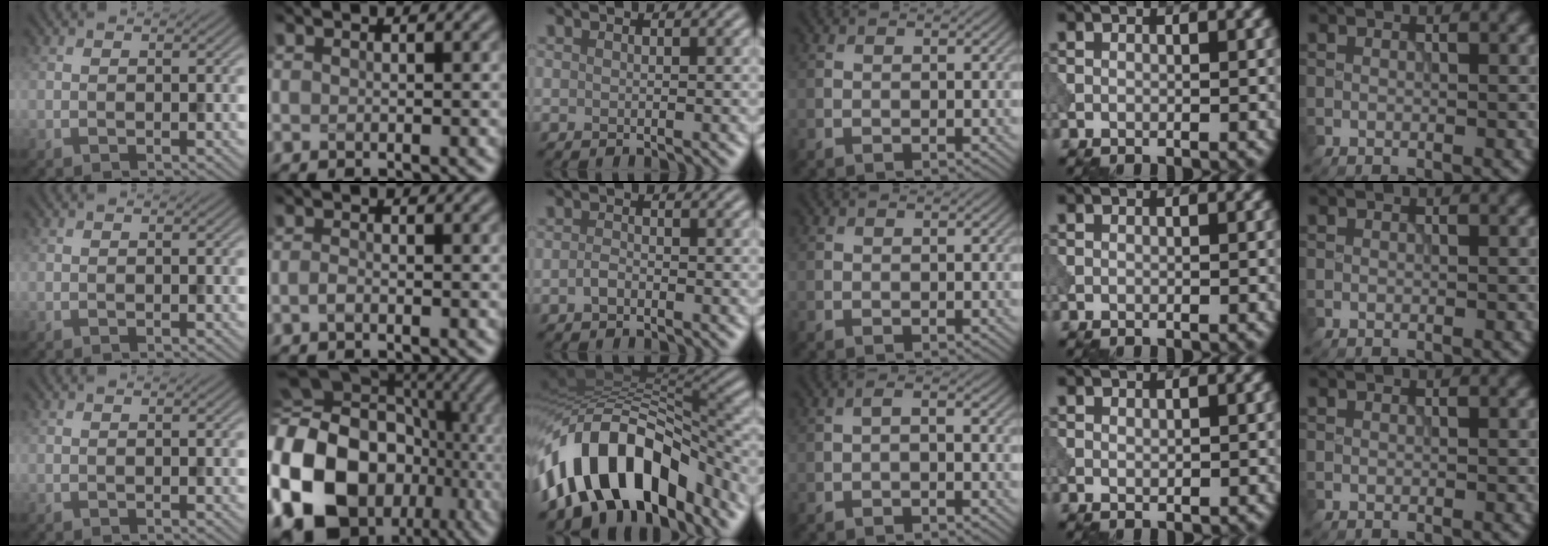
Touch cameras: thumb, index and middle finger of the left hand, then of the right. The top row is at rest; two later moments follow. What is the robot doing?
{"motion": "insert", "object": "peg toy"}